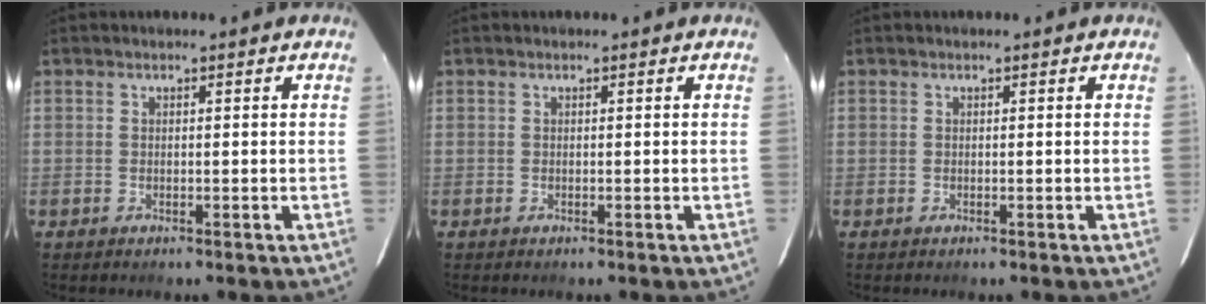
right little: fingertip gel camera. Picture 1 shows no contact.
{"total": 0.0}
{"total": 0.0}